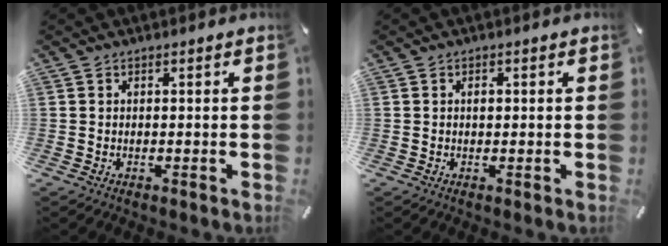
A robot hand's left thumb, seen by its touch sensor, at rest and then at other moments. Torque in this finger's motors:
{"motor_torque": [0.08, 0.07, 0.14, 0.10, 0.05]}